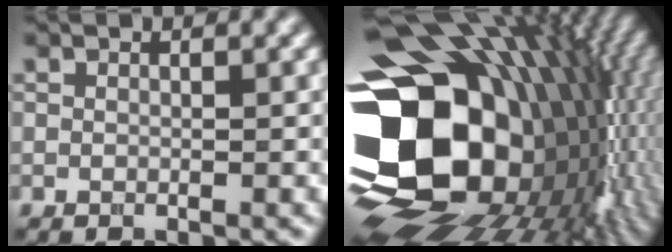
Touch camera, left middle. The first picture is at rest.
{"total": 21.0, "force": [0.1, 15.4, 14.3], "torque": [-0.280, -0.035, 0.020]}